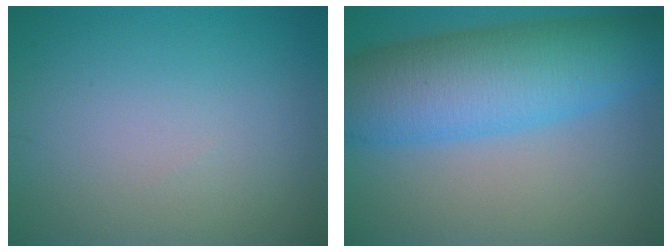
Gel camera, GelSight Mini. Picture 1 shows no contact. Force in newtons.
{"total": 10.3, "press": 10.3, "slide": 0.2}